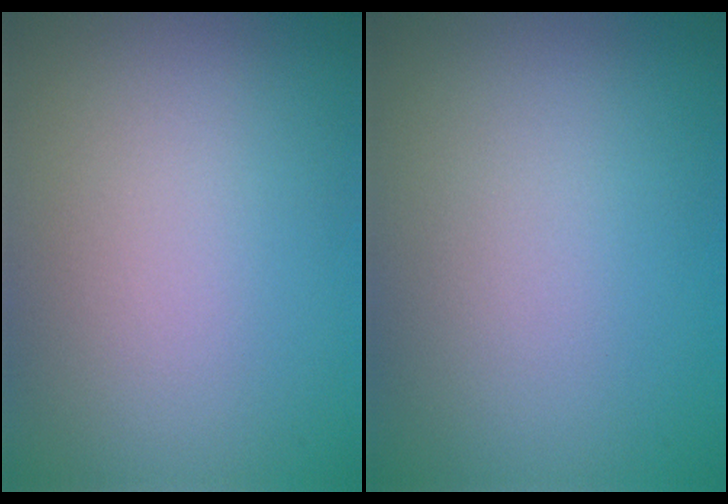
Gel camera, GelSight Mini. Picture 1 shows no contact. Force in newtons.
{"total": 0.0}